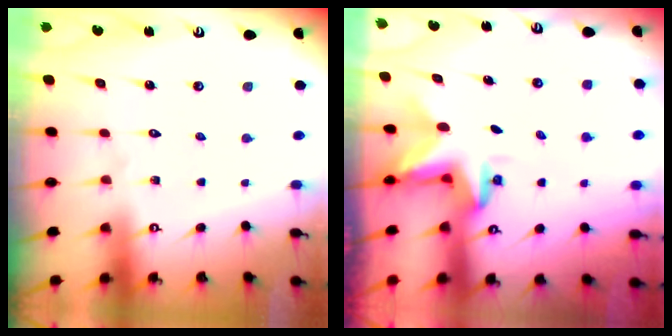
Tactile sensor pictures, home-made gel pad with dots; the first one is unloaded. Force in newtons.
{"total": 3.0, "press": 3.0, "slide": 0.2}